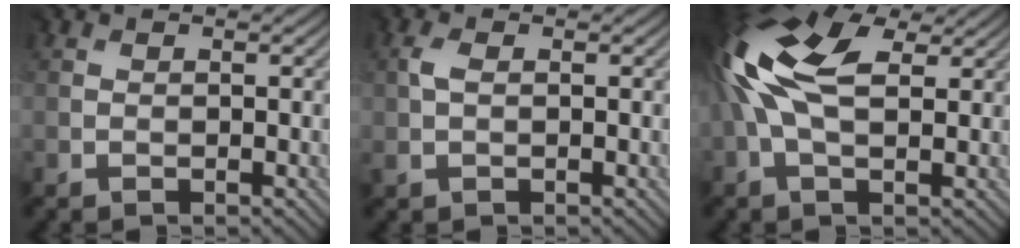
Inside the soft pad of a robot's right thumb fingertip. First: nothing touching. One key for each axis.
{"total": 1.6, "fx": 0.5, "fy": 1.0, "fz": 1.1, "tx": -0.032, "ty": 0.003, "tz": 0.011}
{"total": 14.3, "fx": 4.0, "fy": 7.3, "fz": 11.7, "tx": -0.278, "ty": 0.017, "tz": 0.066}